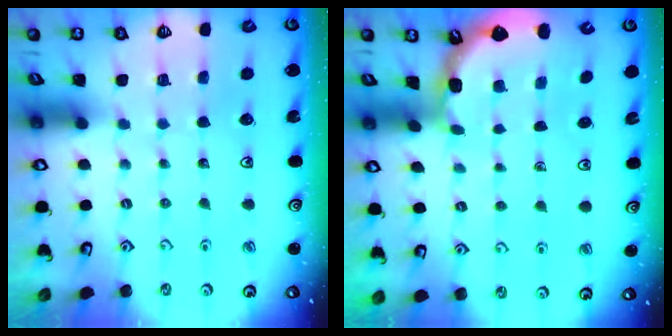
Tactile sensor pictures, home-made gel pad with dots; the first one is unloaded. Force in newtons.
{"total": 1.9, "press": 1.9, "slide": 0.2}